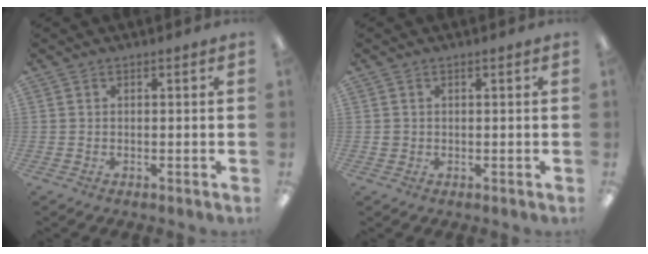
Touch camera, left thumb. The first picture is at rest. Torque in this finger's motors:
{"motor_torque": [-0.27, 0.43, 0.24, -0.16, -0.02]}